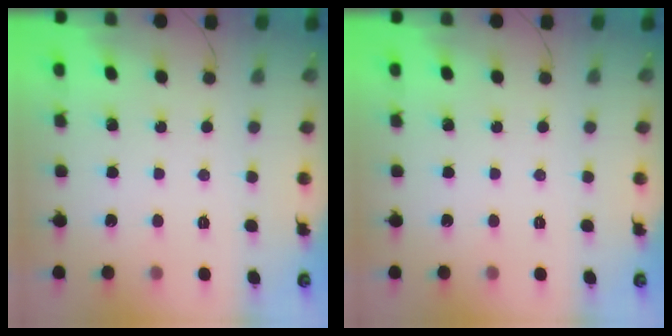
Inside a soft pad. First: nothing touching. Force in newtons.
{"total": 0.0}